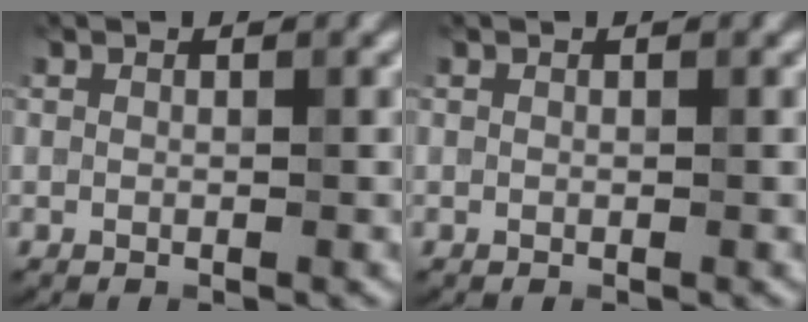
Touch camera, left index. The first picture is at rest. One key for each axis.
{"total": 0.0}